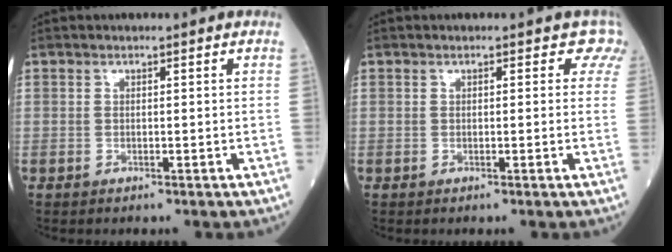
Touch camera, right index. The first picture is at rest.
{"total": 2.5, "force": [1.7, 1.8, 0.6], "torque": [0.023, -0.004, 0.000]}